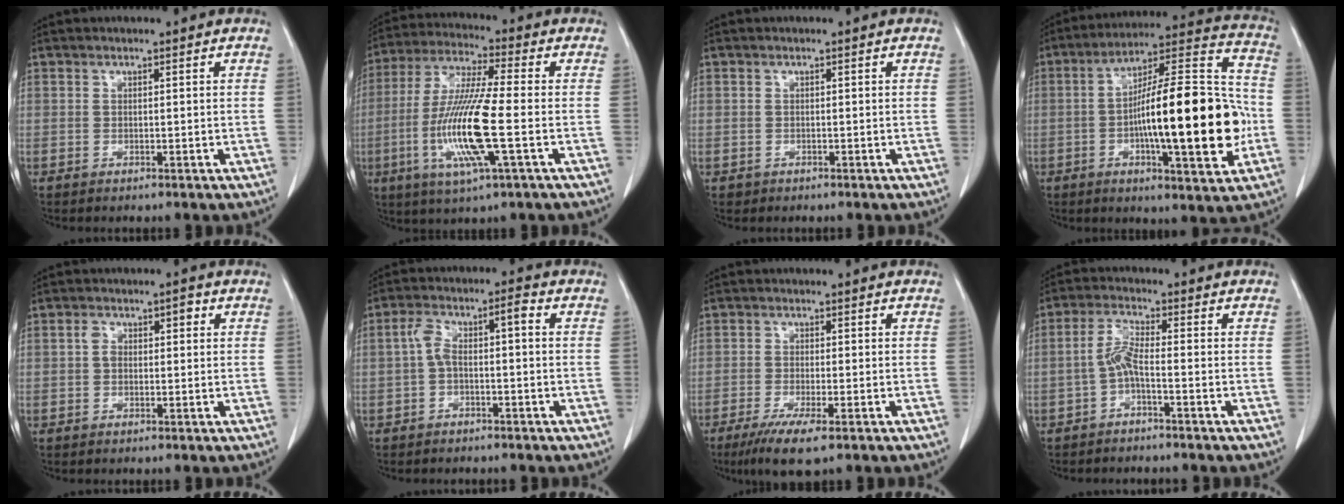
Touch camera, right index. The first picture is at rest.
{"total": 14.5, "force": [-3.2, 0.7, 14.2], "torque": [-0.293, -0.016, -0.067]}
{"total": 0.8, "force": [-0.3, 0.7, -0.1], "torque": [-0.005, 0.005, -0.001]}
{"total": 22.6, "force": [-3.5, 3.9, 22.0], "torque": [-0.327, 0.018, -0.052]}
{"total": 3.3, "force": [0.7, 2.0, 2.5], "torque": [-0.046, 0.024, 0.011]}
{"total": 5.5, "force": [-0.1, 1.7, 5.3], "torque": [-0.107, 0.038, -0.002]}
{"total": 6.3, "force": [-3.9, 0.7, 4.9], "torque": [-0.089, -0.017, -0.066]}
{"total": 3.8, "force": [-1.4, 0.3, 3.6], "torque": [-0.076, 0.008, -0.031]}